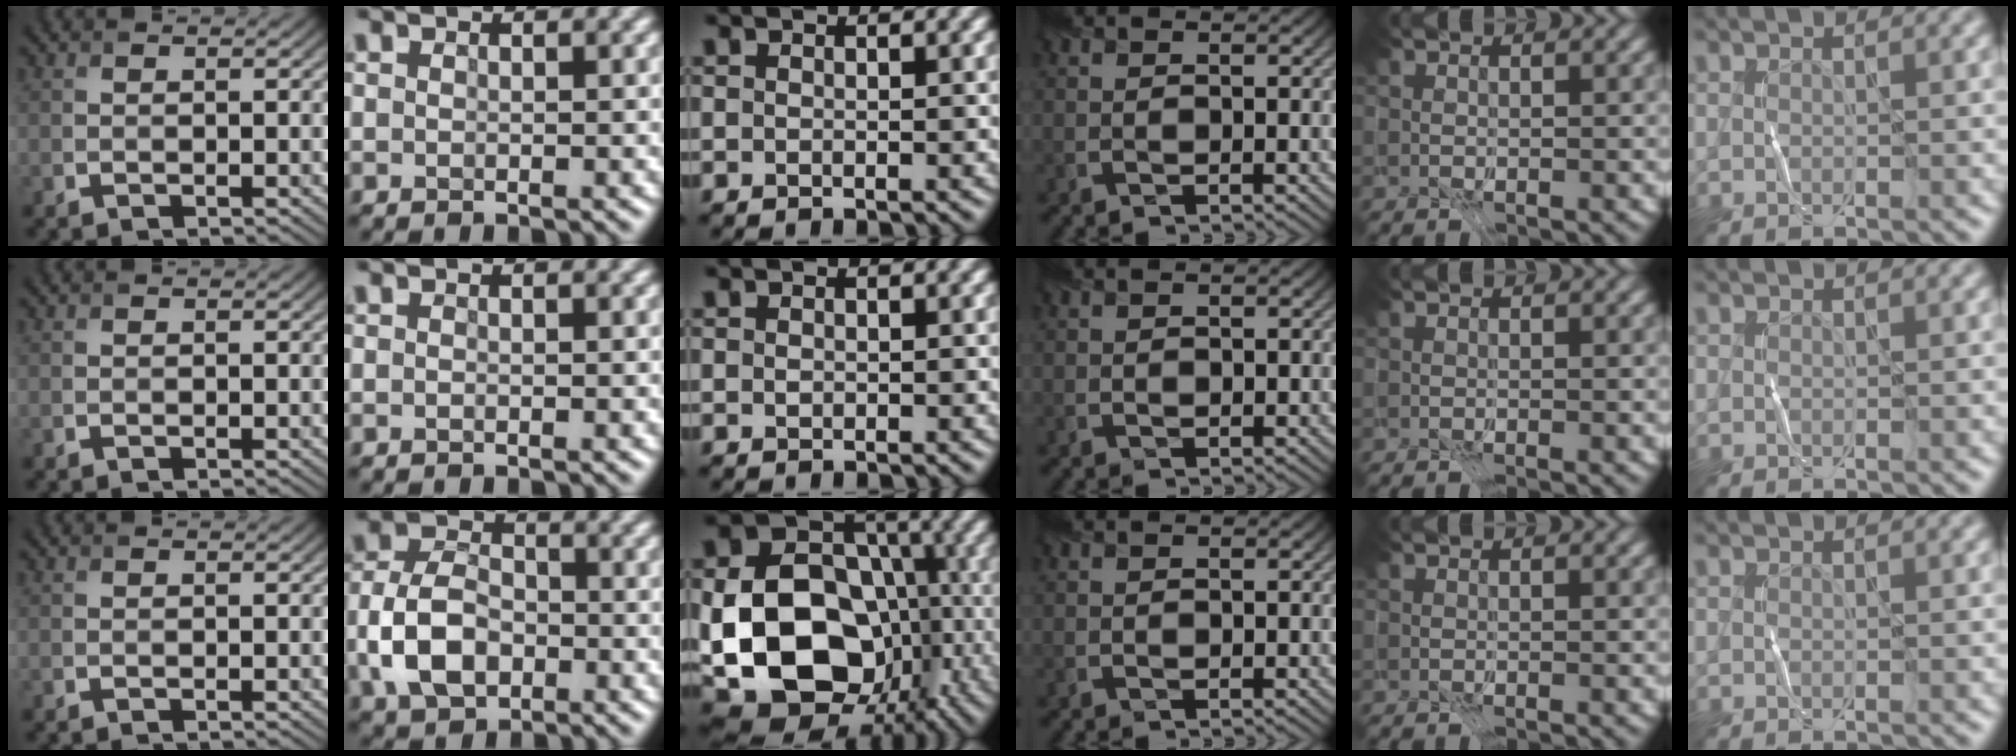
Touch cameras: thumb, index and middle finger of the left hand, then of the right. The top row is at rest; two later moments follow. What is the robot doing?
{"motion": "fold", "object": "coffee filter"}